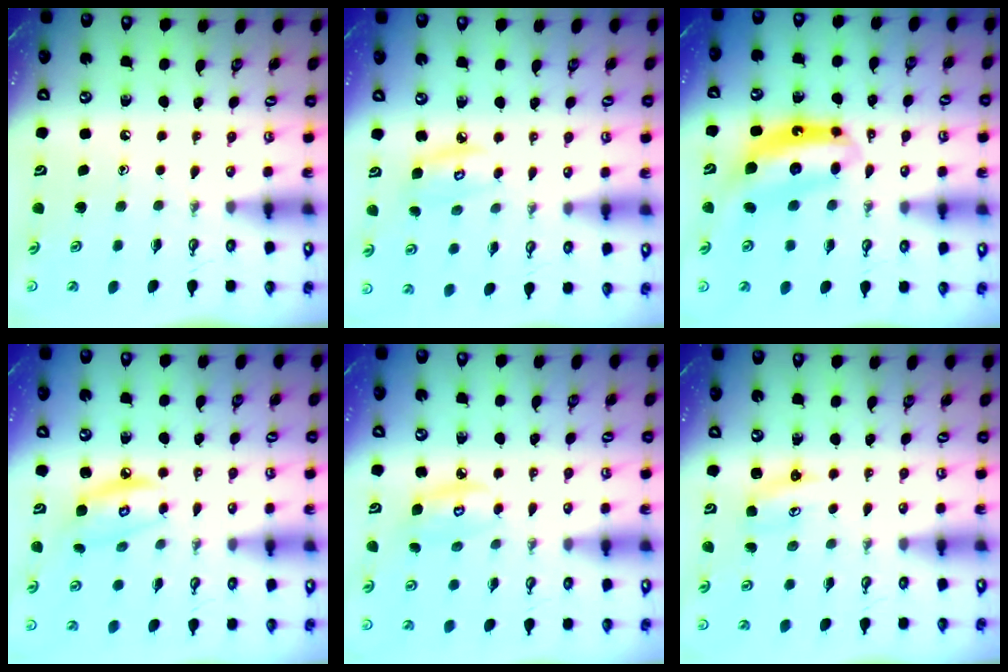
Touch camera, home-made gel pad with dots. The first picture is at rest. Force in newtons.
{"total": 5.5, "press": 5.5, "slide": 0.4}
{"total": 10.4, "press": 10.4, "slide": 0.9}
{"total": 7.8, "press": 7.8, "slide": 0.7}
{"total": 5.9, "press": 5.9, "slide": 0.2}
{"total": 3.1, "press": 3.1, "slide": 0.3}